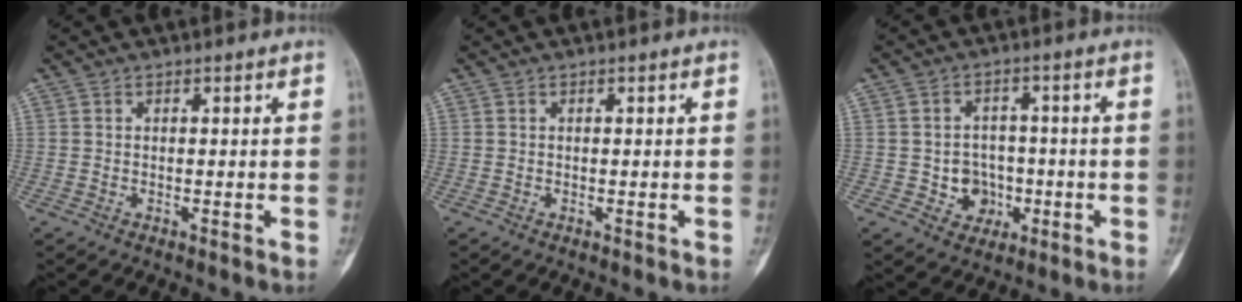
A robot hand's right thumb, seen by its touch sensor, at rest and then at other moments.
{"total": 0.0}
{"total": 6.2, "force": [-1.4, 5.6, 2.1], "torque": [0.009, 0.016, -0.016]}